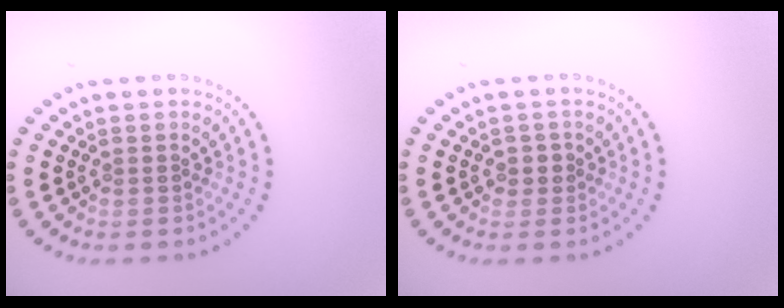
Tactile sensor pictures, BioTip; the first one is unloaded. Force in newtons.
{"total": 1.2, "press": 1.0, "slide": 0.6}